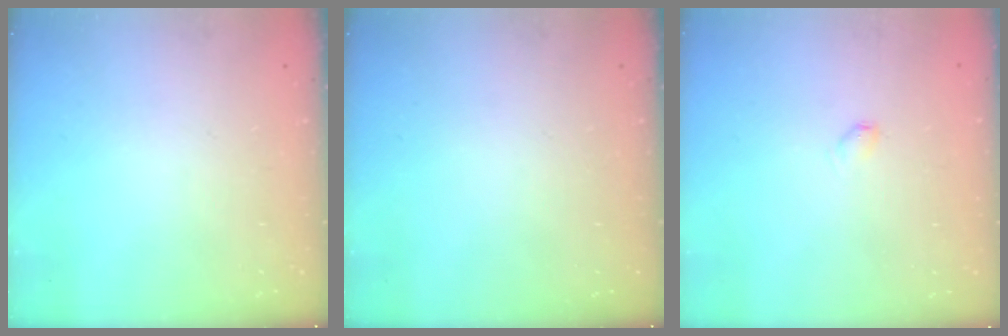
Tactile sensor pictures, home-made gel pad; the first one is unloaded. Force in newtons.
{"total": 0.0}
{"total": 2.7, "press": 2.7, "slide": 0.4}